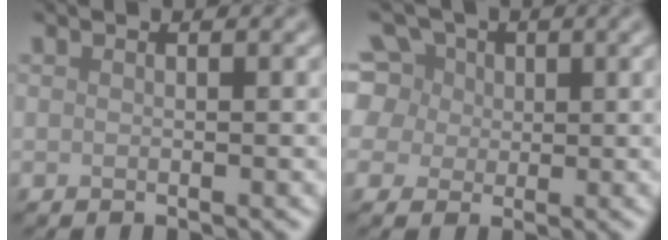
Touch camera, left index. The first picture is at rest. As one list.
[{"total": 8.4, "force": [3.4, 6.8, 3.4], "torque": [-0.079, 0.035, 0.040]}]